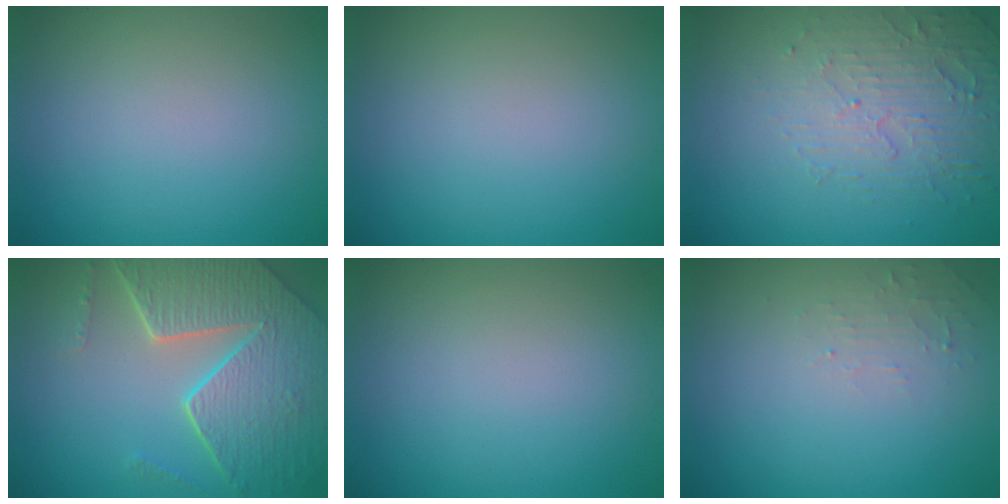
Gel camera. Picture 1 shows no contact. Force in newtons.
{"total": 0.0}
{"total": 5.0, "press": 3.3, "slide": 3.8}
{"total": 7.9, "press": 5.6, "slide": 5.6}
{"total": 0.0}
{"total": 1.2, "press": 1.2, "slide": 0.3}